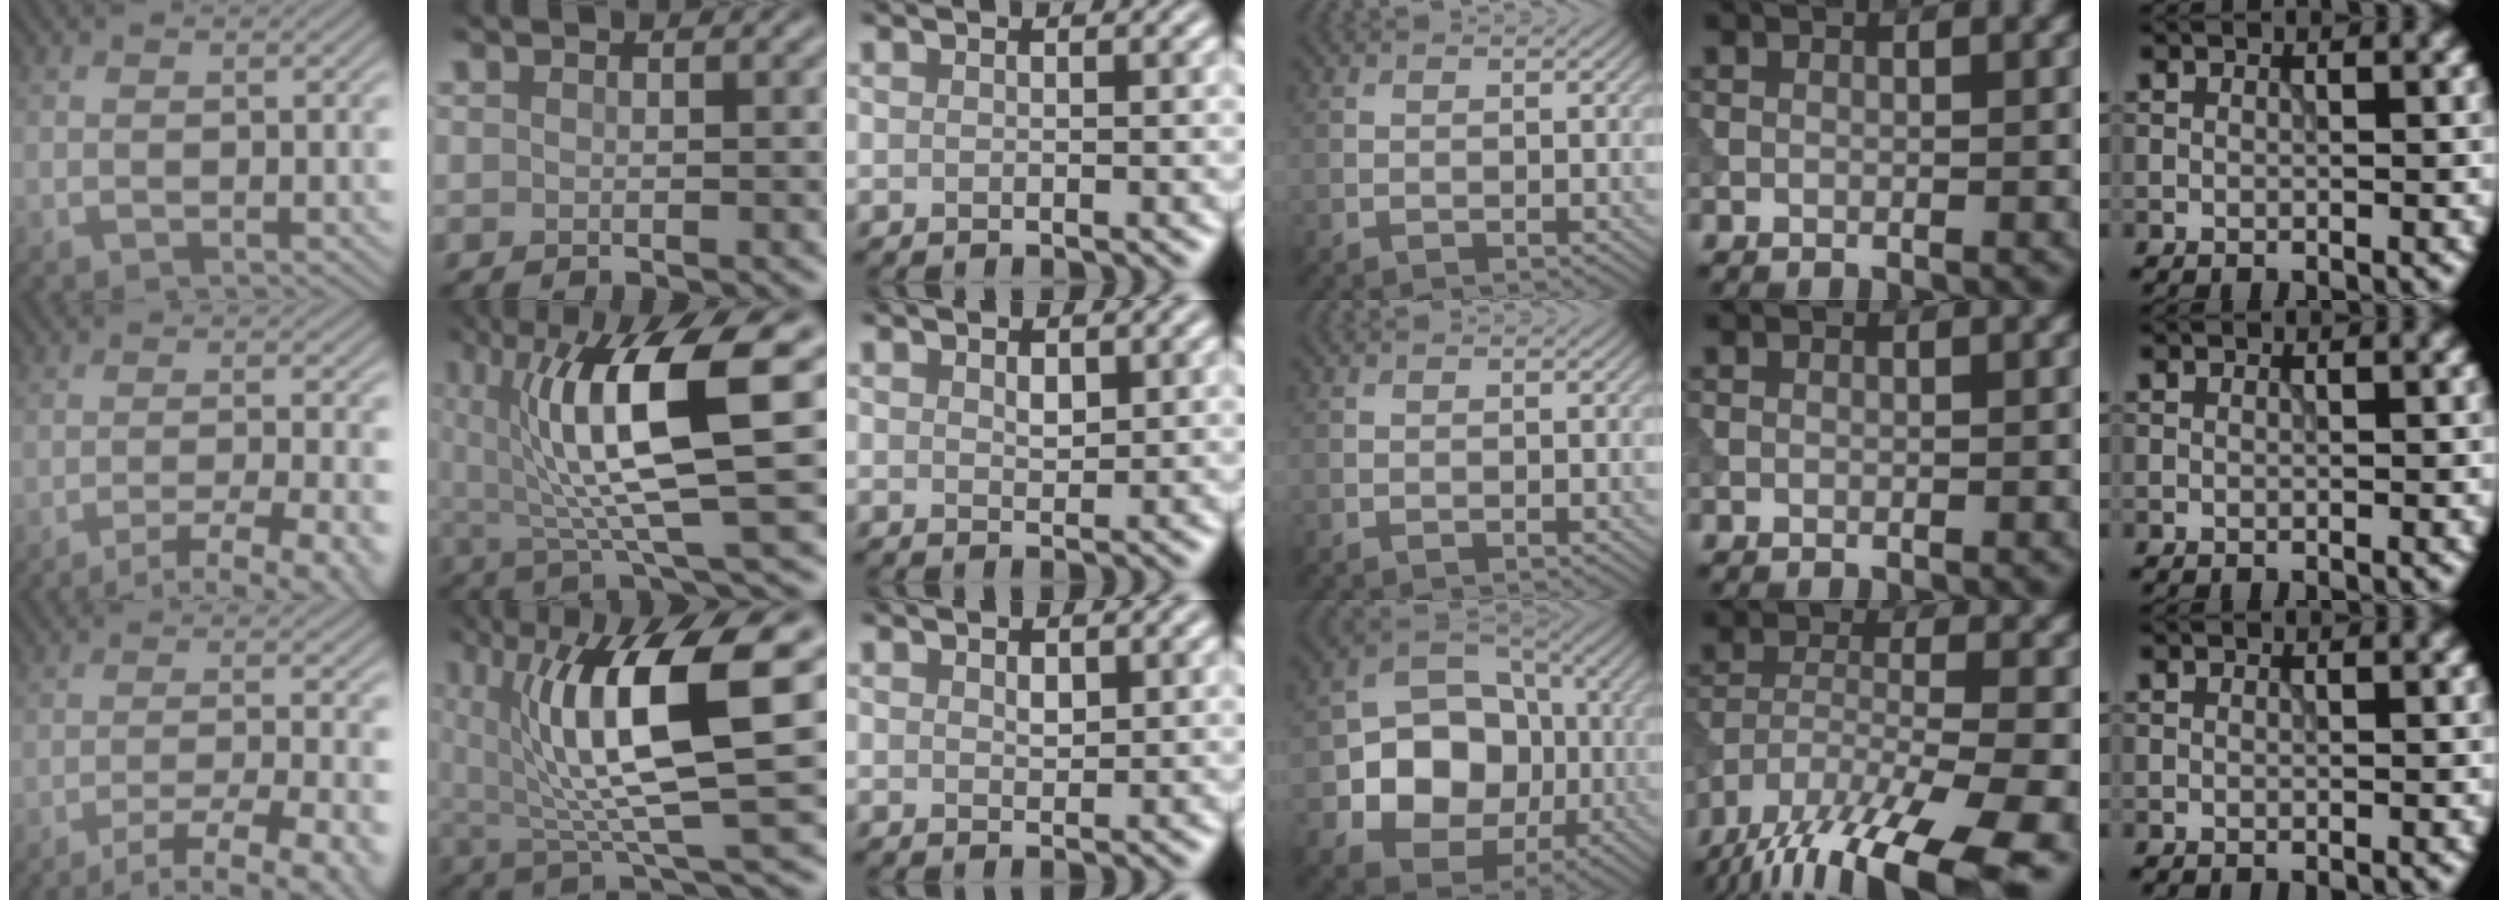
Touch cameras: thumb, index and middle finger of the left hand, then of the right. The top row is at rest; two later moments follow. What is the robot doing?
{"motion": "extract", "object": "tissue"}